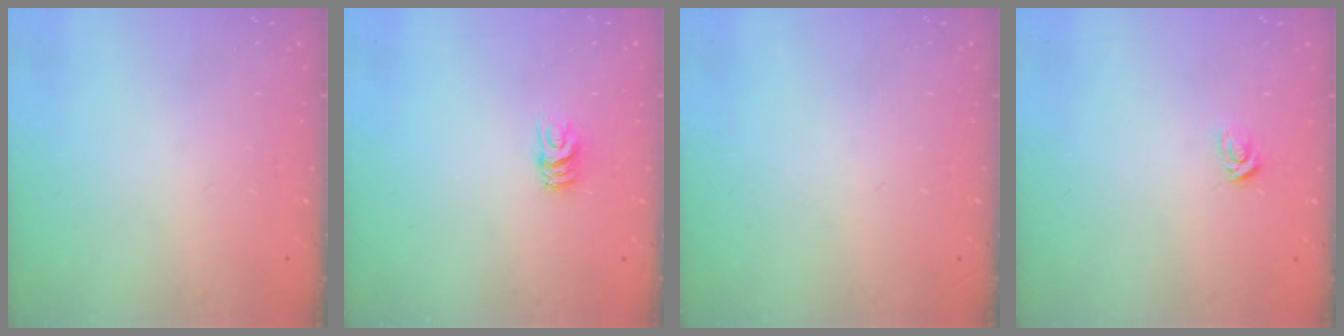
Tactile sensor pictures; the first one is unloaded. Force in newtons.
{"total": 6.9, "press": 6.9, "slide": 0.6}
{"total": 0.0}
{"total": 3.7, "press": 3.7, "slide": 0.2}